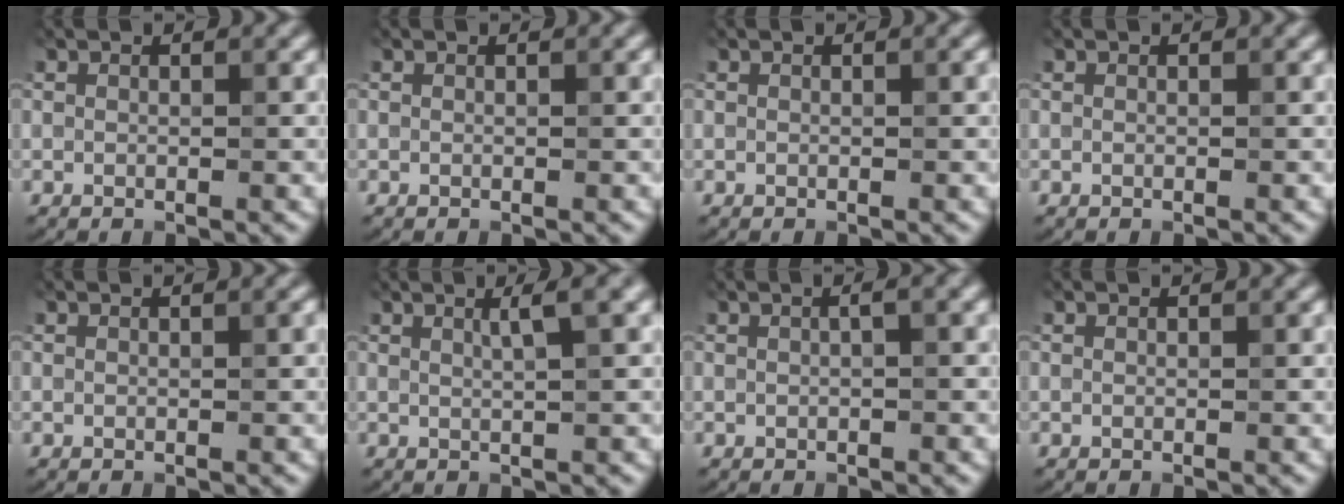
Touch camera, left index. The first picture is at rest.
{"total": 0.0}
{"total": 0.0}
{"total": 0.0}
{"total": 0.0}
{"total": 2.2, "force": [1.0, 0.2, 2.0], "torque": [-0.026, 0.010, 0.013]}
{"total": 1.1, "force": [0.1, 0.0, 1.1], "torque": [-0.021, 0.005, 0.003]}
{"total": 0.0}